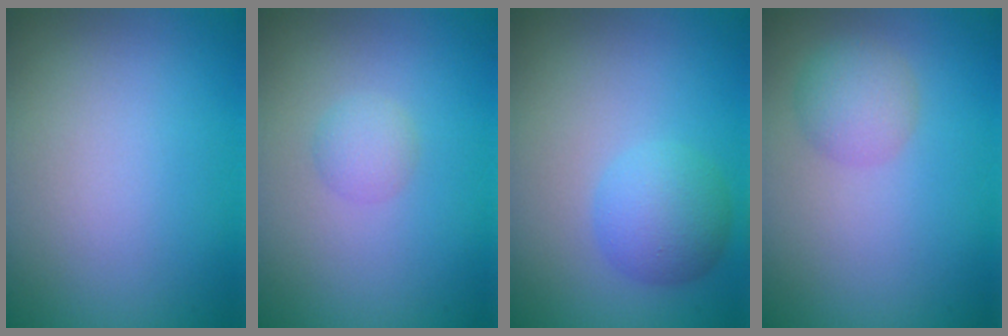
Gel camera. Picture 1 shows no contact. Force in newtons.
{"total": 1.5, "press": 1.5, "slide": 0.1}
{"total": 3.5, "press": 3.5, "slide": 0.1}
{"total": 2.5, "press": 2.5, "slide": 0.1}